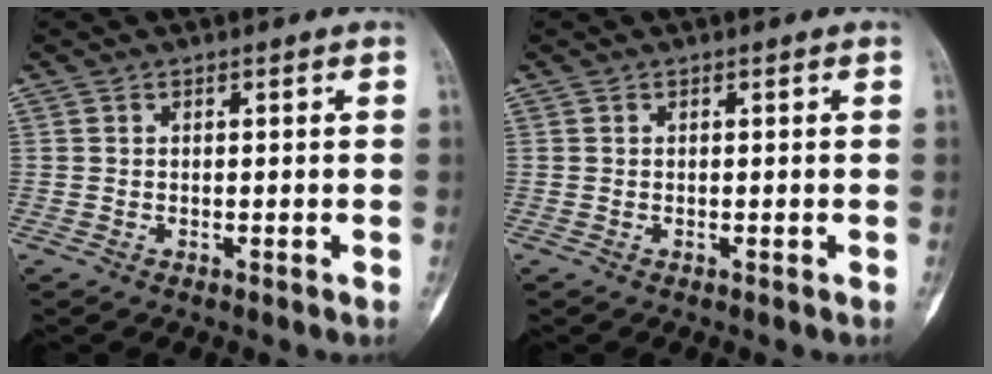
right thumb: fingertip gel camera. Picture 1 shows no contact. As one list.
[{"total": 0.0}]